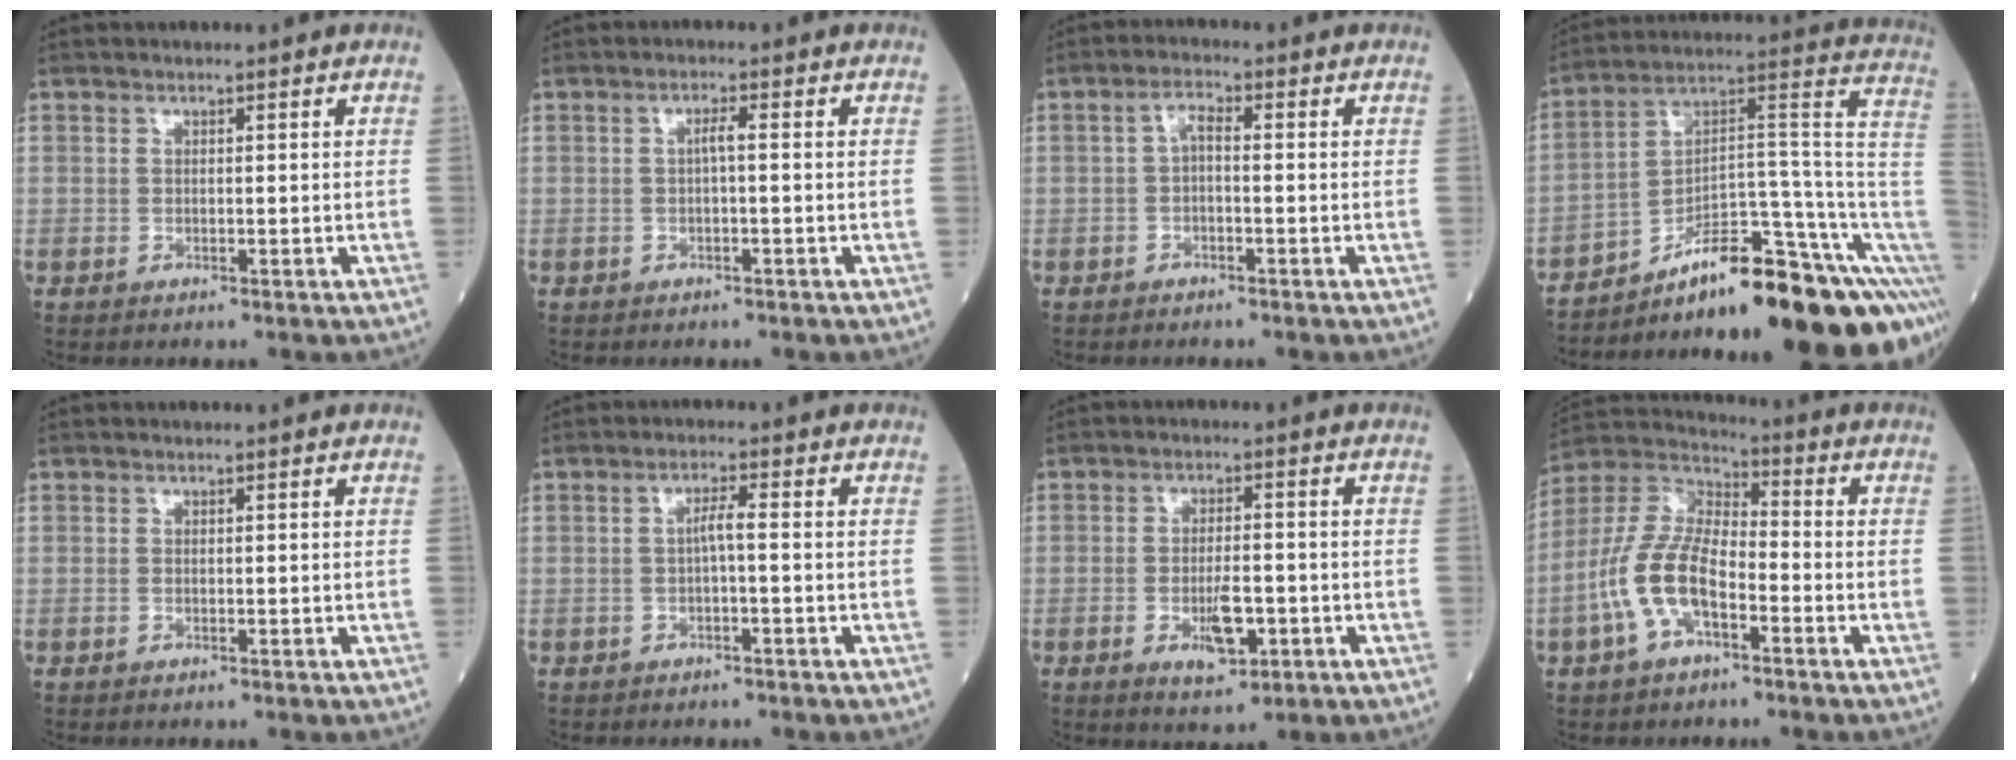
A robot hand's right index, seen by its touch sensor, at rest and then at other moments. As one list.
[{"total": 1.4, "force": [-0.1, 0.0, 1.4], "torque": [-0.025, 0.003, -0.001]}, {"total": 2.4, "force": [-0.3, 0.7, 2.3], "torque": [-0.040, 0.008, -0.006]}, {"total": 21.9, "force": [-14.6, 2.6, 16.1], "torque": [-0.130, 0.067, -0.214]}, {"total": 0.0}, {"total": 2.1, "force": [-0.3, 0.0, 2.1], "torque": [-0.035, 0.003, -0.006]}, {"total": 5.3, "force": [-1.8, 1.9, 4.6], "torque": [-0.083, -0.003, -0.022]}, {"total": 11.5, "force": [-4.1, 4.9, 9.6], "torque": [-0.221, 0.015, -0.084]}]